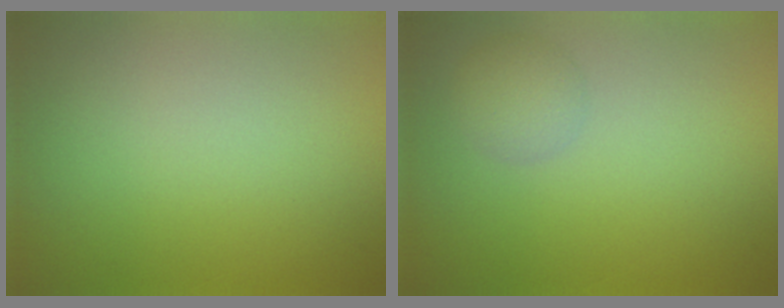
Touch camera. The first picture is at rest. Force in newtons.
{"total": 1.9, "press": 1.9, "slide": 0.1}